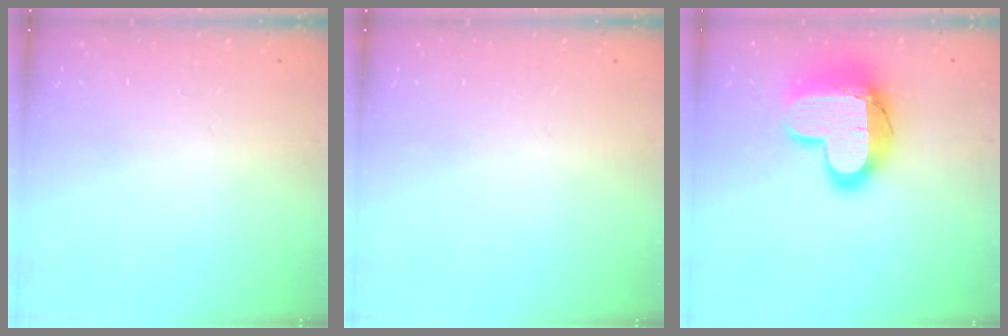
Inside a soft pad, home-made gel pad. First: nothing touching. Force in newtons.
{"total": 0.0}
{"total": 18.5, "press": 18.5, "slide": 1.2}